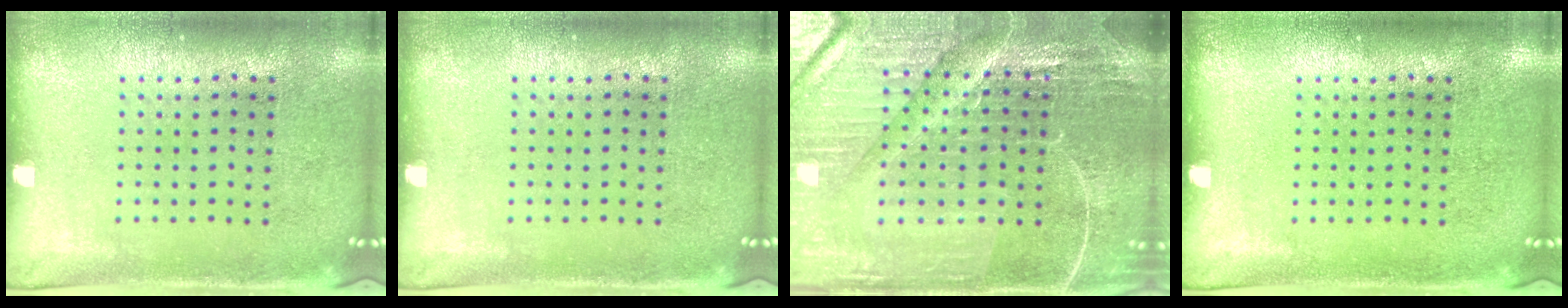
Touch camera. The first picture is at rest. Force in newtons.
{"total": 0.0}
{"total": 5.1, "press": 4.8, "slide": 1.6}
{"total": 0.0}